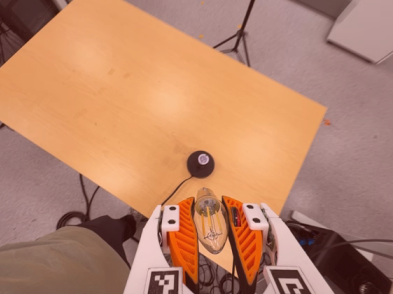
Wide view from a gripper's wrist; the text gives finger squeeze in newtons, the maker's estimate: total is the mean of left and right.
{"total": 25.4, "left": 28.6, "right": 22.3}